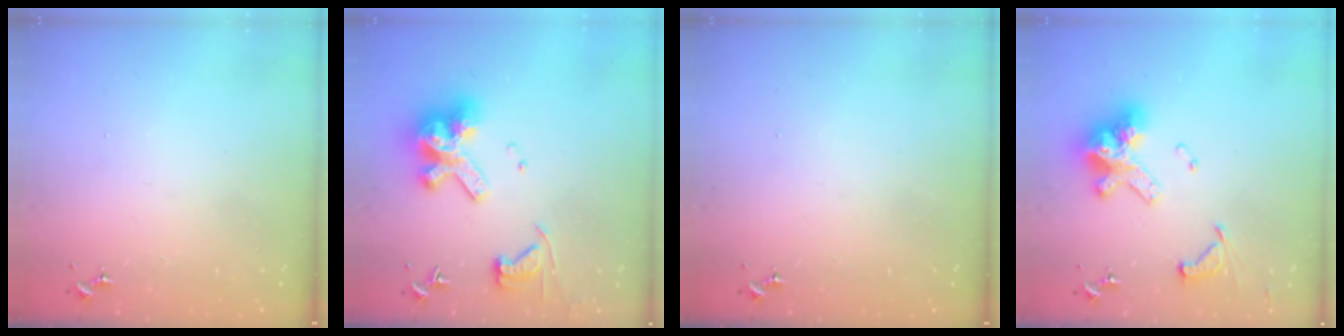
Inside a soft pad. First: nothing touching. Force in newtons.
{"total": 14.9, "press": 14.8, "slide": 1.8}
{"total": 0.0}
{"total": 16.2, "press": 16.1, "slide": 1.9}